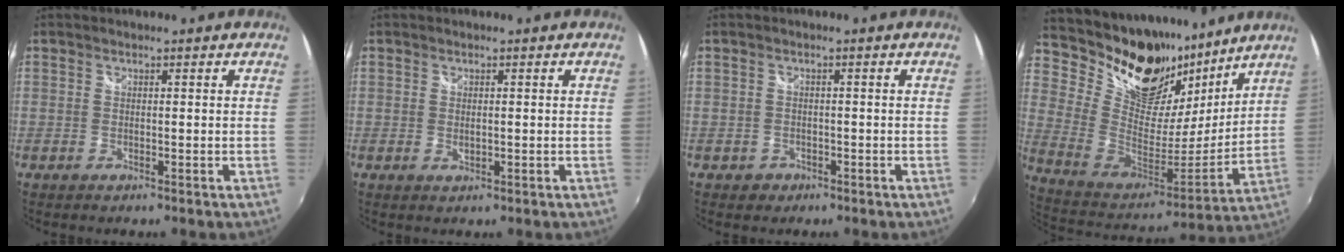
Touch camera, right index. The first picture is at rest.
{"total": 1.5, "force": [-0.1, 0.8, 1.2], "torque": [-0.022, -0.002, -0.001]}
{"total": 2.3, "force": [-1.1, 2.0, 0.4], "torque": [-0.013, 0.001, -0.012]}
{"total": 25.1, "force": [18.8, 12.6, 10.9], "torque": [-0.242, 0.006, 0.326]}